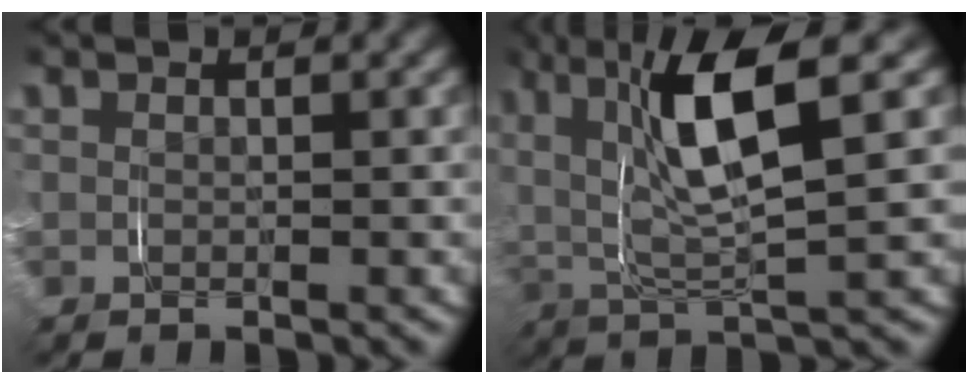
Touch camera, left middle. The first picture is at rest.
{"total": 8.0, "force": [2.4, 2.9, 7.1], "torque": [-0.142, 0.012, 0.032]}